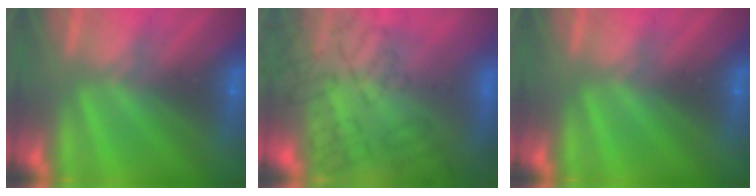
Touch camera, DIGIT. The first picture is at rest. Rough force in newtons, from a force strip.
{"total": 11.8}
{"total": 0.0}